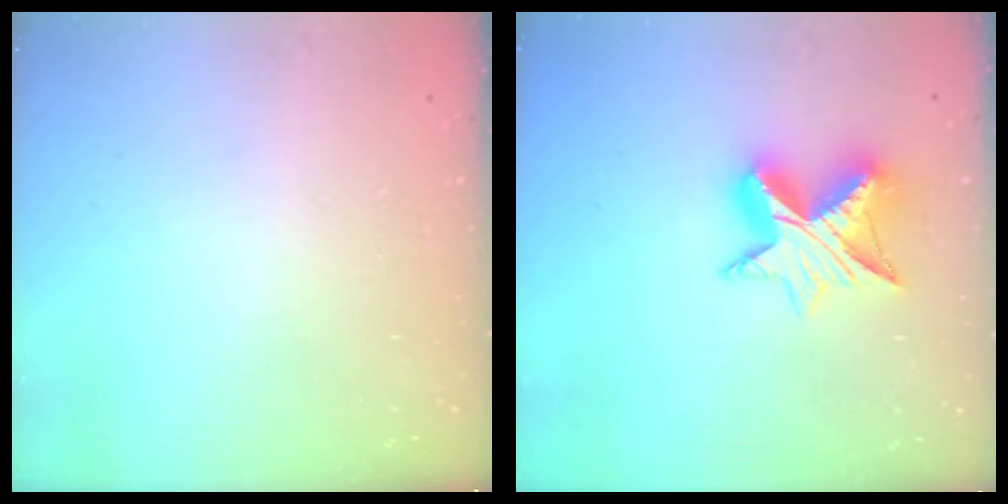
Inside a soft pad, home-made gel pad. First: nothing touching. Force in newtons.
{"total": 11.0, "press": 10.9, "slide": 0.7}